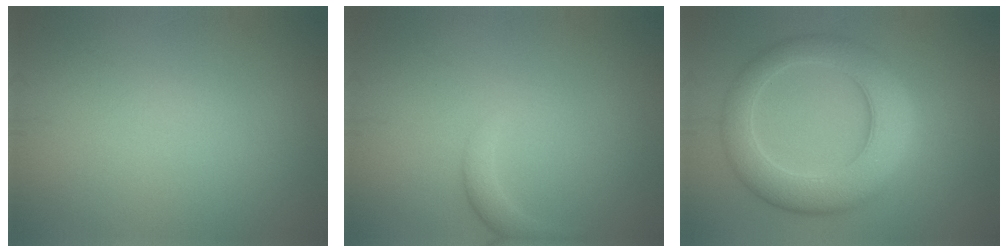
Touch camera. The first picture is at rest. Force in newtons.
{"total": 1.4, "press": 1.4, "slide": 0.1}
{"total": 7.7, "press": 7.7, "slide": 0.4}